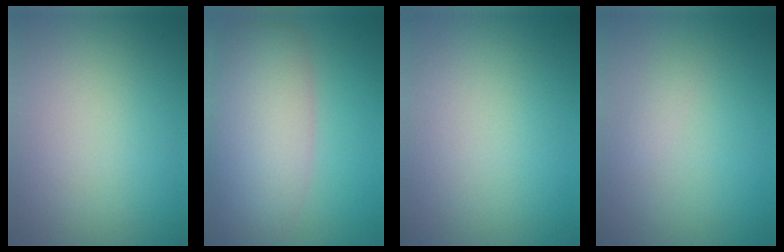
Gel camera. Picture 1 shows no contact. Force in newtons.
{"total": 8.1, "press": 8.1, "slide": 0.5}
{"total": 0.0}
{"total": 0.7, "press": 0.7, "slide": 0.1}